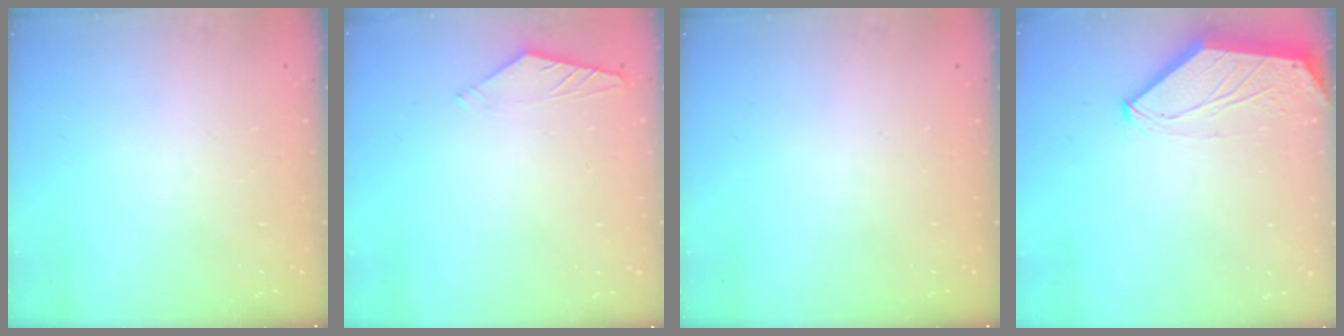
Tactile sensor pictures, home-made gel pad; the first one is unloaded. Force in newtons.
{"total": 4.6, "press": 4.6, "slide": 0.6}
{"total": 0.0}
{"total": 0.0}